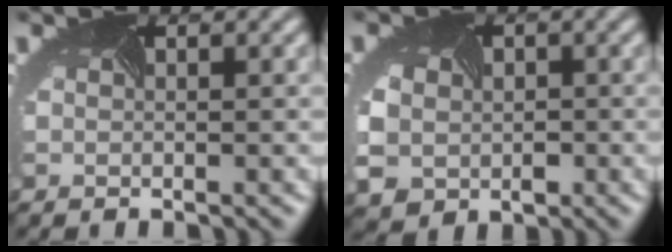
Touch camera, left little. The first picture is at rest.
{"total": 4.9, "force": [-0.9, 4.2, 2.3], "torque": [-0.056, -0.014, -0.008]}